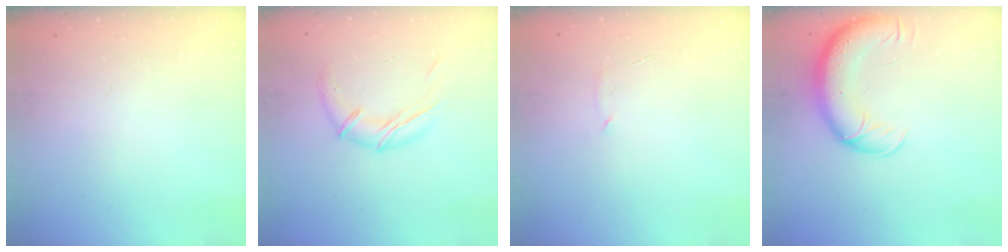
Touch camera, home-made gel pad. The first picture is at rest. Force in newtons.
{"total": 10.7, "press": 10.6, "slide": 1.5}
{"total": 5.0, "press": 4.9, "slide": 1.1}
{"total": 13.7, "press": 13.3, "slide": 3.1}